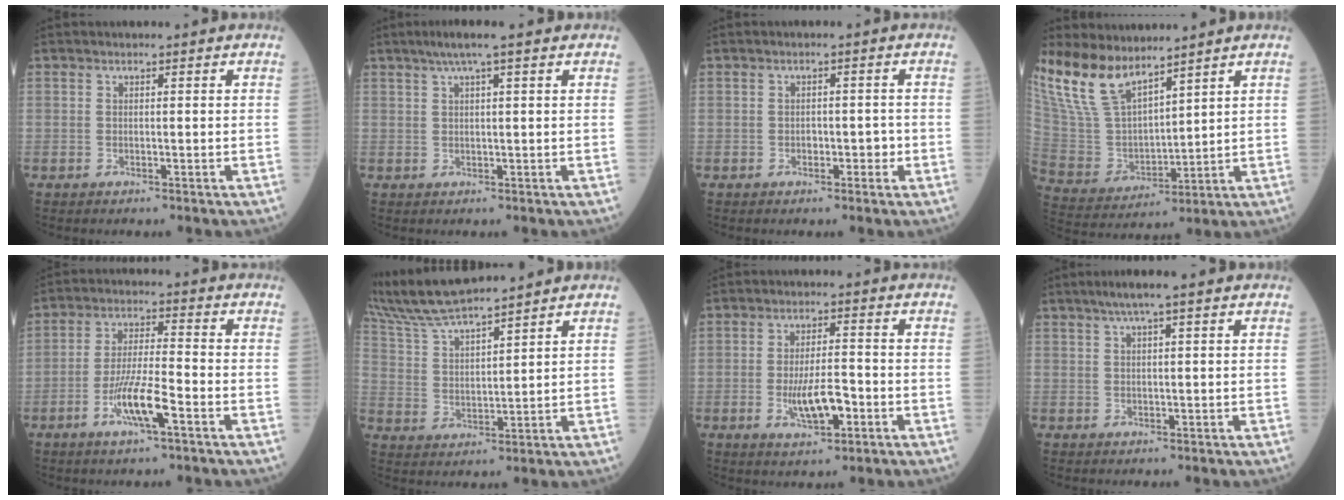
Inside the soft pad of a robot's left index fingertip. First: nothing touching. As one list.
[{"total": 5.1, "force": [3.5, 0.2, 3.7], "torque": [-0.066, 0.027, 0.060]}, {"total": 2.1, "force": [-0.8, 1.3, 1.4], "torque": [-0.013, 0.007, -0.010]}, {"total": 13.9, "force": [11.3, 4.3, 6.8], "torque": [-0.156, 0.011, 0.237]}, {"total": 7.7, "force": [-3.7, 0.7, 6.7], "torque": [-0.133, -0.005, -0.070]}, {"total": 11.3, "force": [10.4, -0.1, 4.3], "torque": [-0.095, 0.024, 0.207]}, {"total": 6.3, "force": [-2.1, 1.9, 5.7], "torque": [-0.106, -0.002, -0.034]}, {"total": 4.2, "force": [2.9, 0.1, 3.1], "torque": [-0.057, 0.018, 0.050]}]